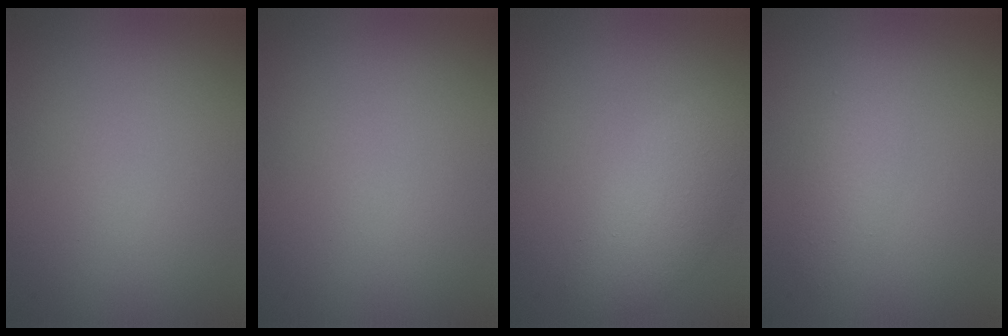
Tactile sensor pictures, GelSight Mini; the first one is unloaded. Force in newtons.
{"total": 0.0}
{"total": 4.0, "press": 4.0, "slide": 0.2}
{"total": 2.3, "press": 2.3, "slide": 0.1}